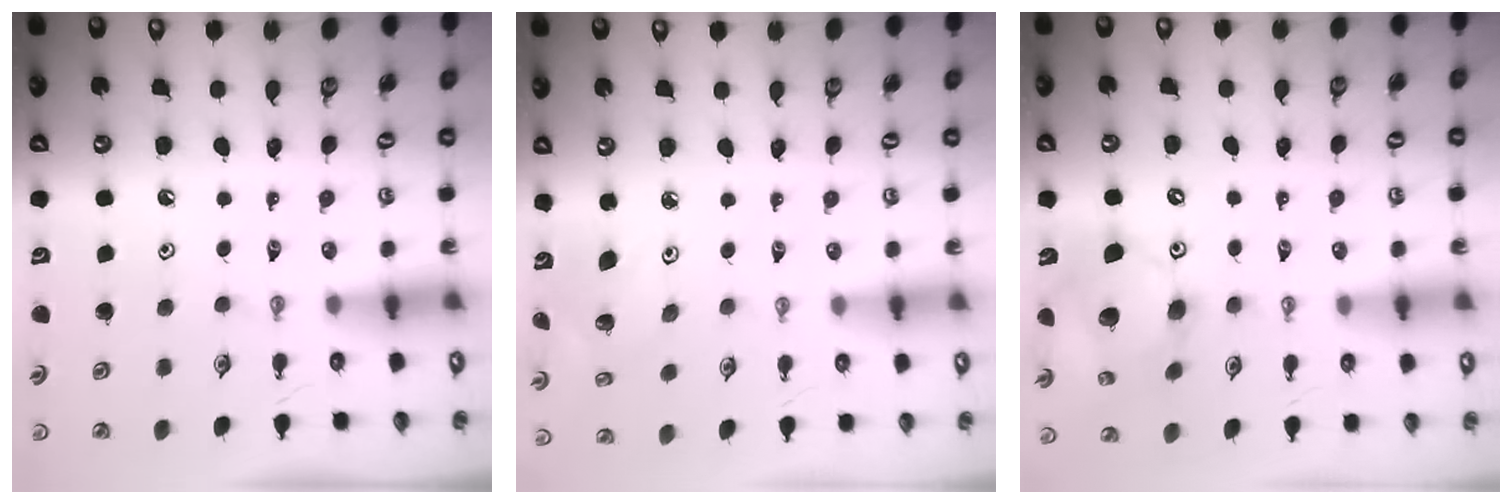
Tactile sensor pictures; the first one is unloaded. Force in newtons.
{"total": 3.5, "press": 3.5, "slide": 0.2}
{"total": 13.3, "press": 13.1, "slide": 2.3}